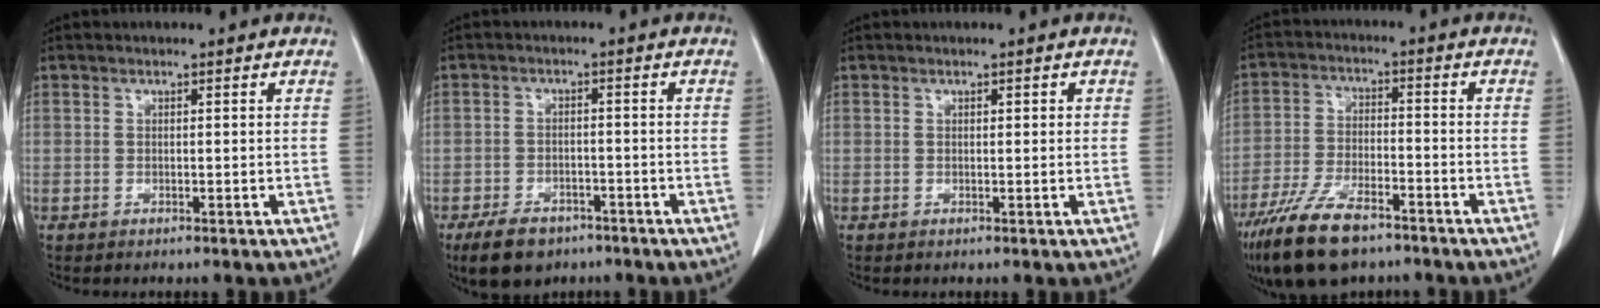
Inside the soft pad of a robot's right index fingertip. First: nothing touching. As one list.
[{"total": 6.8, "force": [-4.9, 3.7, 3.0], "torque": [-0.058, -0.002, -0.076]}, {"total": 0.9, "force": [0.3, 0.4, 0.7], "torque": [-0.009, 0.003, 0.004]}, {"total": 12.4, "force": [-8.8, 4.0, 7.7], "torque": [-0.153, -0.017, -0.160]}]